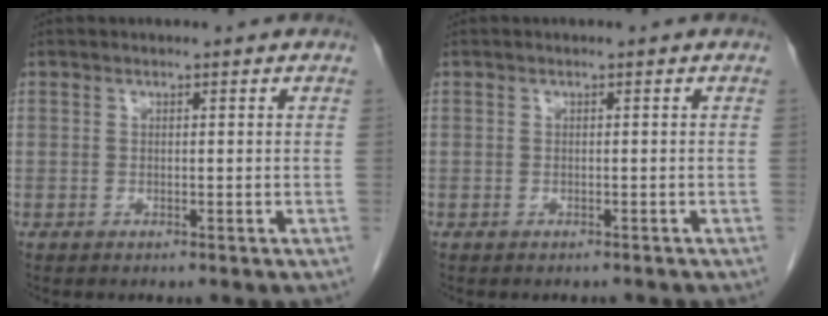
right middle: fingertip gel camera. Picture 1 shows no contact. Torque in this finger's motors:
{"motor_torque": [0.02, 0.00, 0.00, 0.00]}